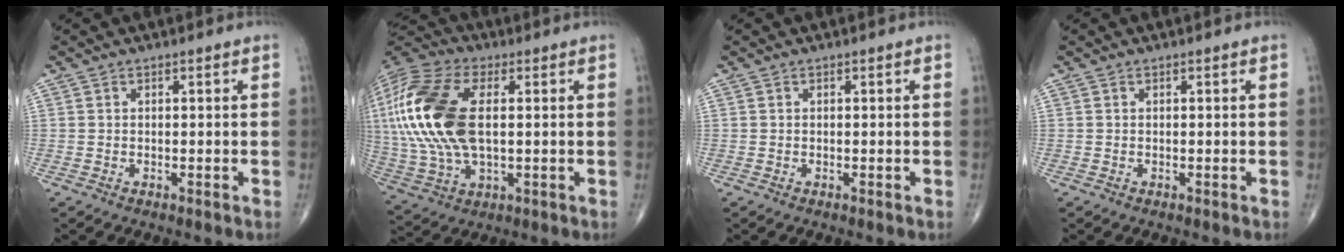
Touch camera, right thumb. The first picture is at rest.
{"total": 23.8, "force": [2.9, 12.5, 20.1], "torque": [-0.463, 0.004, 0.051]}
{"total": 0.0}
{"total": 0.0}